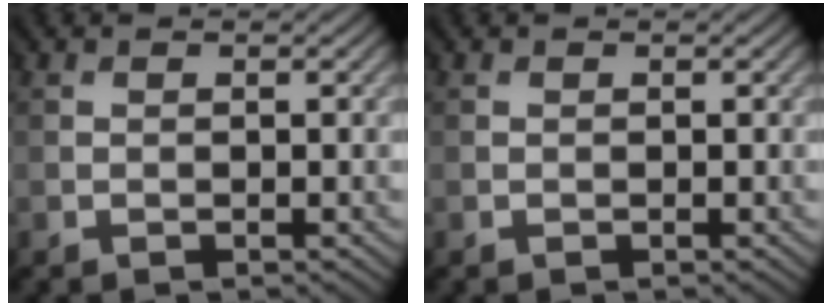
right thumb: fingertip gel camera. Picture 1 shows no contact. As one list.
[{"total": 0.0}]